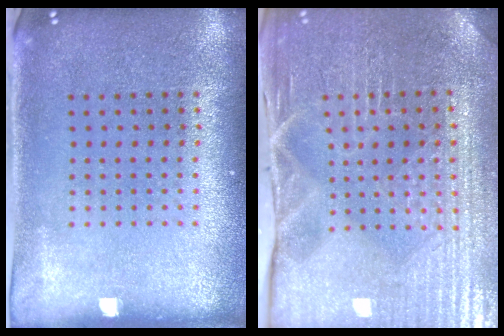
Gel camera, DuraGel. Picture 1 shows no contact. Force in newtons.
{"total": 4.0, "press": 3.9, "slide": 0.6}